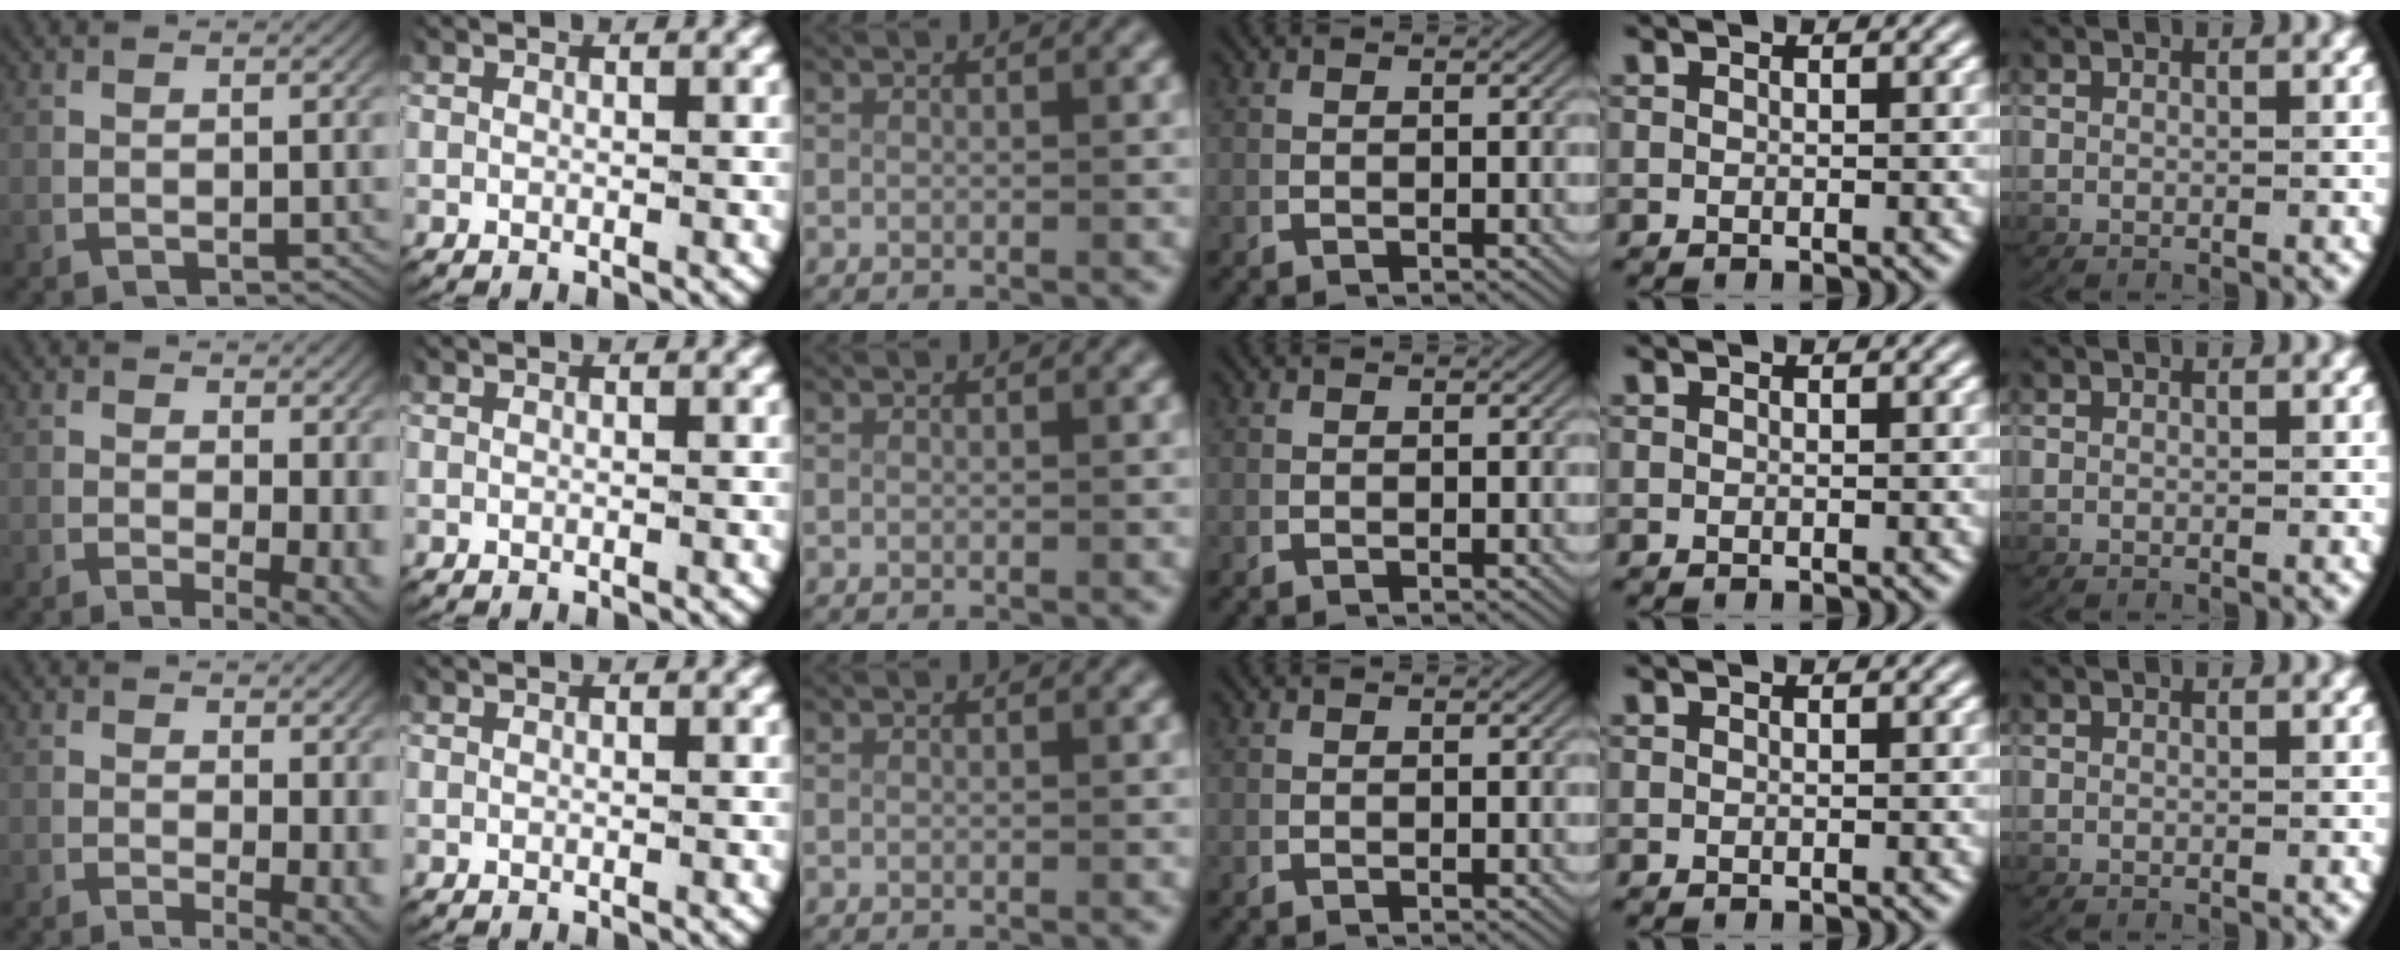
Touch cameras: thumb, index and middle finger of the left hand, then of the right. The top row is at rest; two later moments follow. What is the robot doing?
{"motion": "lift_and_place", "object": "map"}